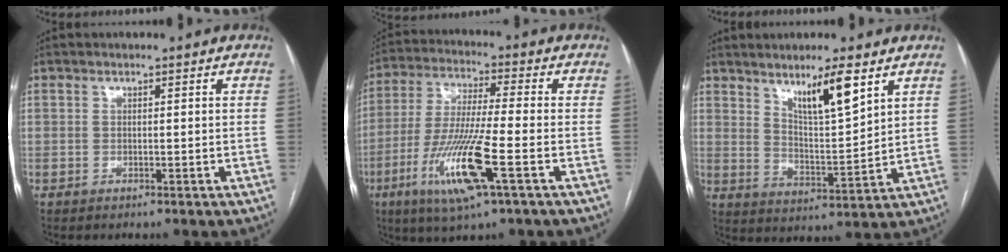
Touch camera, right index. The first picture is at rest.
{"total": 14.0, "force": [-5.5, 0.4, 12.9], "torque": [-0.270, -0.023, -0.103]}
{"total": 8.7, "force": [5.5, 0.8, 6.7], "torque": [-0.120, -0.010, 0.101]}